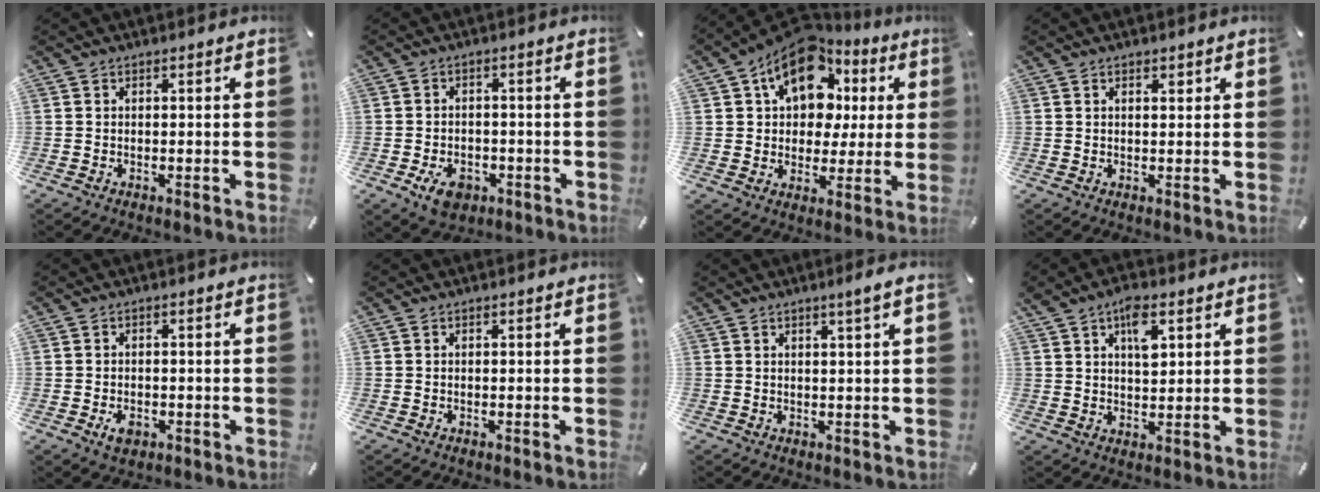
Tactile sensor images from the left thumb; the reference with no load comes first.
{"total": 6.0, "force": [-2.7, 4.3, 3.3], "torque": [-0.059, 0.010, -0.049]}
{"total": 15.0, "force": [7.1, 10.6, 8.0], "torque": [-0.144, -0.030, 0.132]}
{"total": 1.2, "force": [0.6, 0.7, 0.8], "torque": [-0.016, 0.003, 0.010]}
{"total": 3.2, "force": [-1.3, 2.1, 2.0], "torque": [-0.049, 0.002, -0.026]}
{"total": 0.0}
{"total": 2.8, "force": [1.3, 0.1, 2.4], "torque": [-0.047, -0.001, 0.022]}
{"total": 7.5, "force": [3.4, 4.0, 5.4], "torque": [-0.080, -0.004, 0.056]}